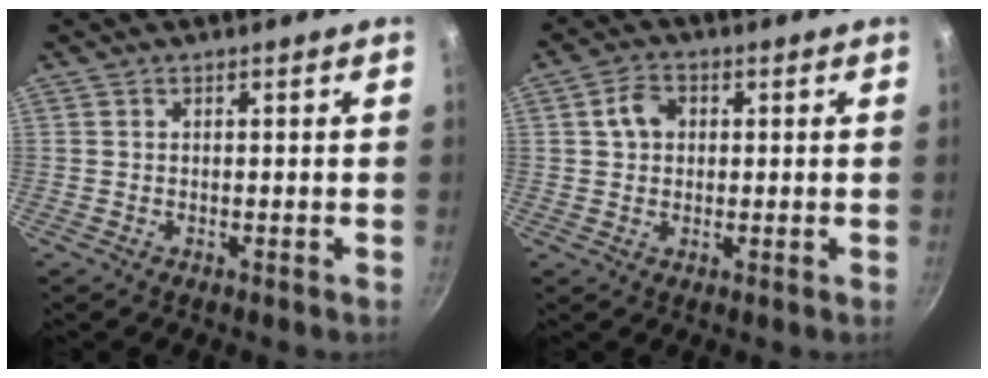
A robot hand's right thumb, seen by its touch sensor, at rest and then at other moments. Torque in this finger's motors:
{"motor_torque": [-0.20, 0.22, -0.20, 0.25, 0.08]}